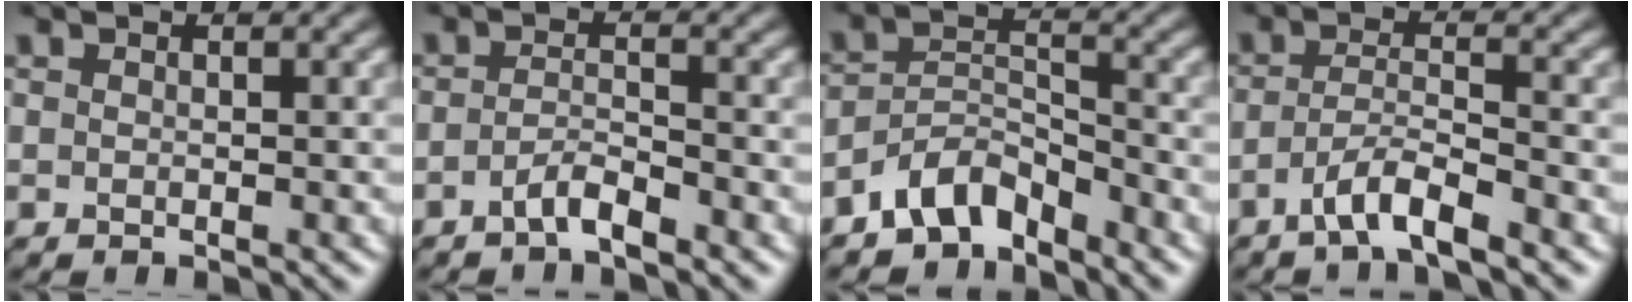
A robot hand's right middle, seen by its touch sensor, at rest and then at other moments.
{"total": 2.0, "force": [-1.4, 0.4, 1.3], "torque": [-0.027, 0.007, -0.030]}
{"total": 4.5, "force": [-3.6, 2.1, 1.8], "torque": [-0.027, 0.008, -0.076]}
{"total": 3.6, "force": [-2.4, 0.5, 2.6], "torque": [-0.050, 0.008, -0.053]}